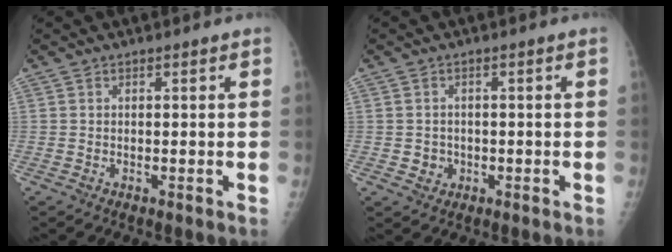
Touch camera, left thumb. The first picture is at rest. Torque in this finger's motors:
{"motor_torque": [-0.03, 0.03, 0.03, -0.04, 0.00]}